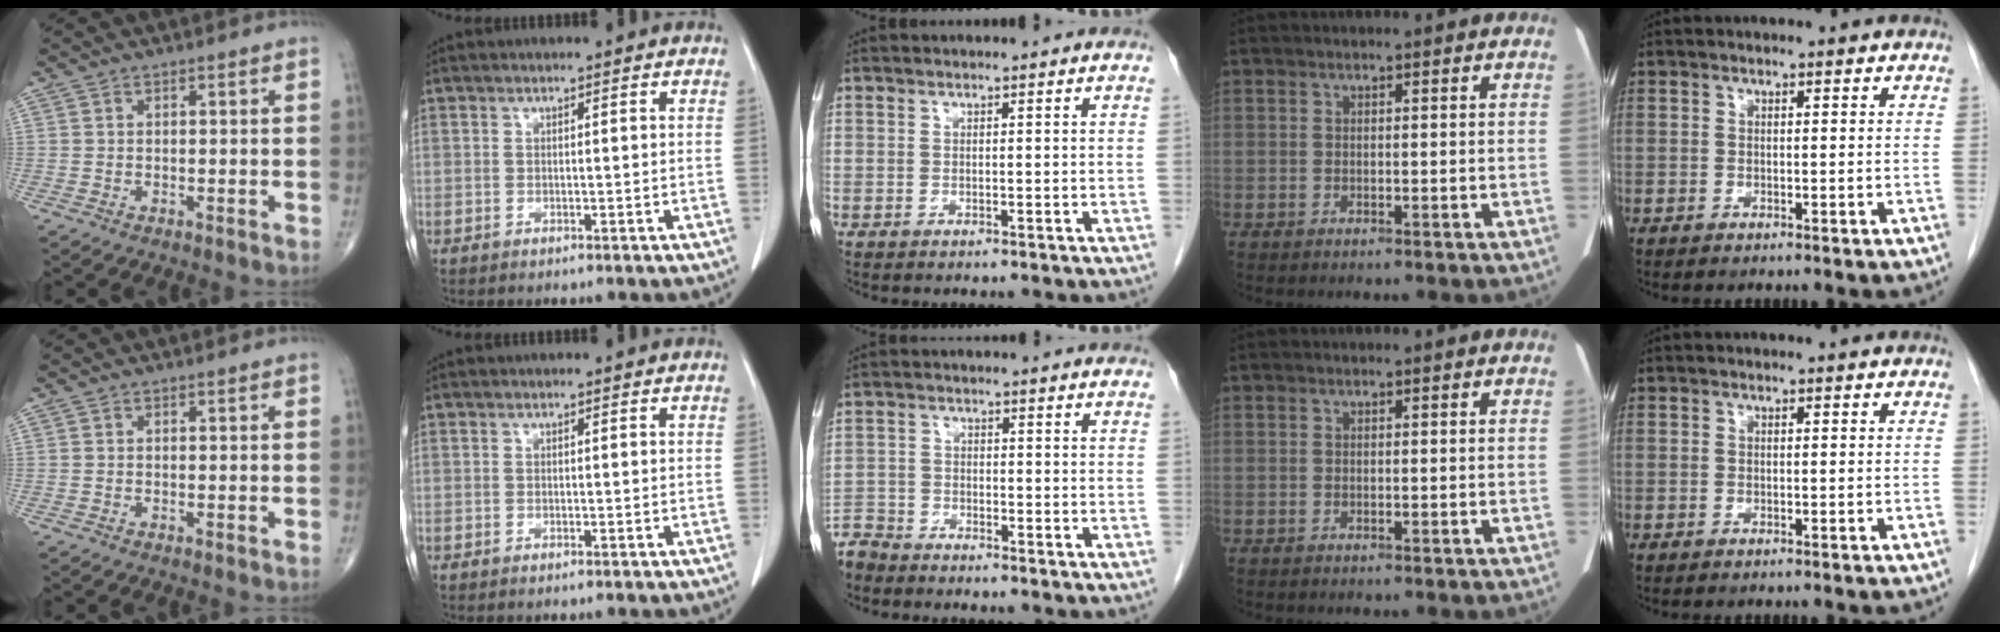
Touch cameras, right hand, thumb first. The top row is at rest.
{"middle": {"total": 4.6, "force": [-4.4, 1.2, -0.1], "torque": [0.009, -0.009, -0.088]}}